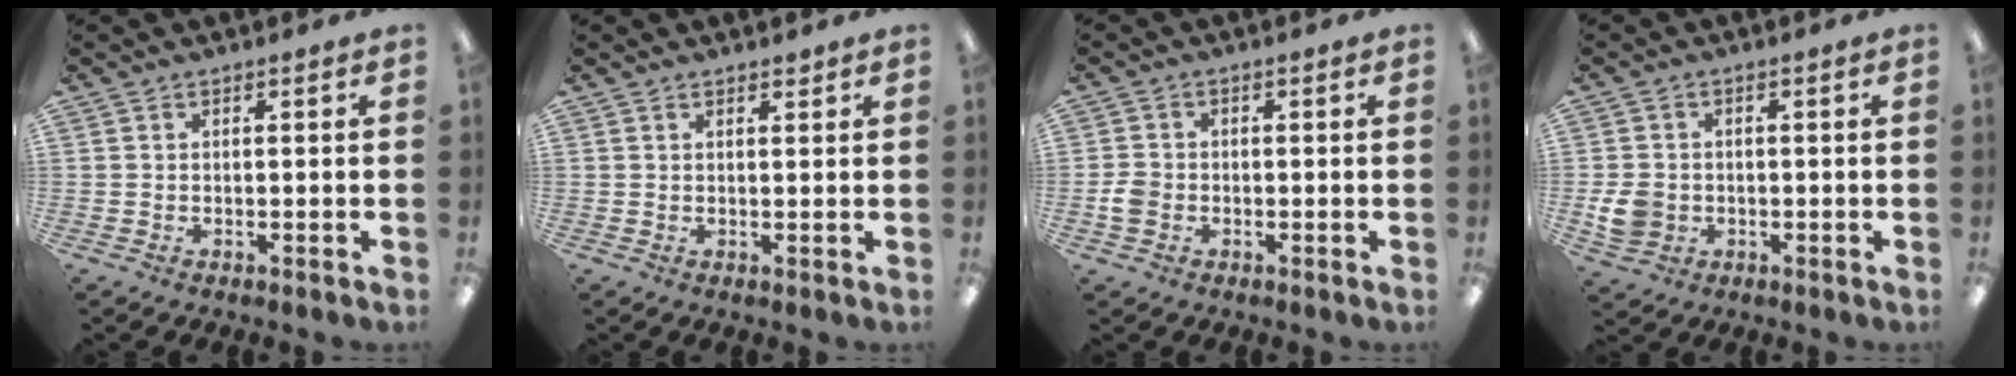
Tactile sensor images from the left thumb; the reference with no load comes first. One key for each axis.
{"total": 1.4, "fx": 1.2, "fy": 0.4, "fz": 0.5, "tx": -0.003, "ty": -0.005, "tz": 0.020}
{"total": 3.3, "fx": -1.0, "fy": 2.6, "fz": 1.6, "tx": -0.034, "ty": 0.004, "tz": -0.021}
{"total": 5.7, "fx": -0.7, "fy": 4.9, "fz": 2.8, "tx": -0.062, "ty": 0.003, "tz": -0.013}